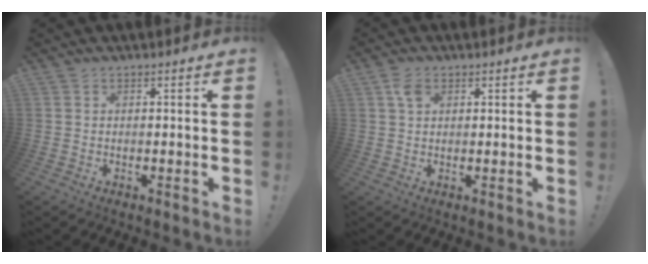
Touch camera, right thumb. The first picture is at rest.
{"total": 3.6, "force": [1.5, 2.2, 2.4], "torque": [-0.041, 0.001, 0.028]}